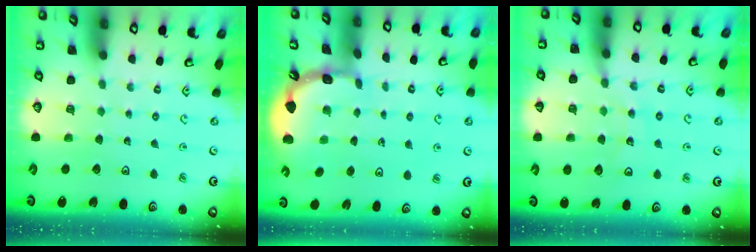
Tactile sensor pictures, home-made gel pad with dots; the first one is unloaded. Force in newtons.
{"total": 1.6, "press": 1.6, "slide": 0.3}
{"total": 12.2, "press": 11.8, "slide": 2.8}